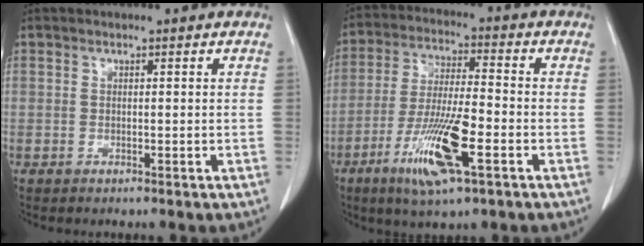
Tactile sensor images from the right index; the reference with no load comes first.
{"total": 12.7, "force": [-5.4, 1.7, 11.3], "torque": [-0.222, -0.019, -0.098]}